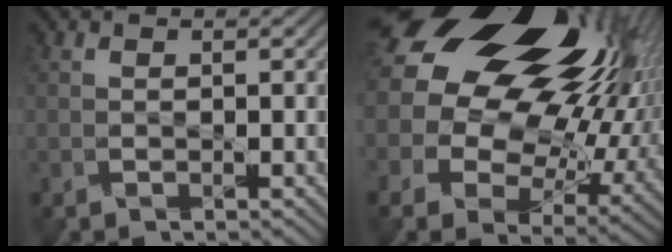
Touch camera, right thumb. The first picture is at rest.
{"total": 22.6, "force": [10.0, 14.1, 14.5], "torque": [-0.314, 0.067, 0.171]}